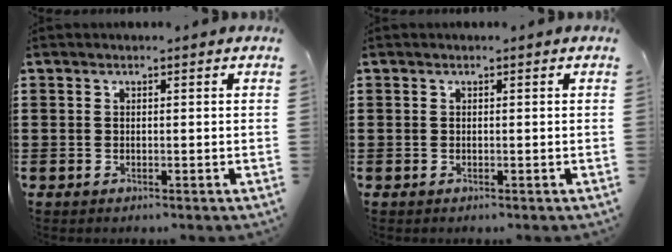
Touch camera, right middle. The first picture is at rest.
{"total": 0.0}